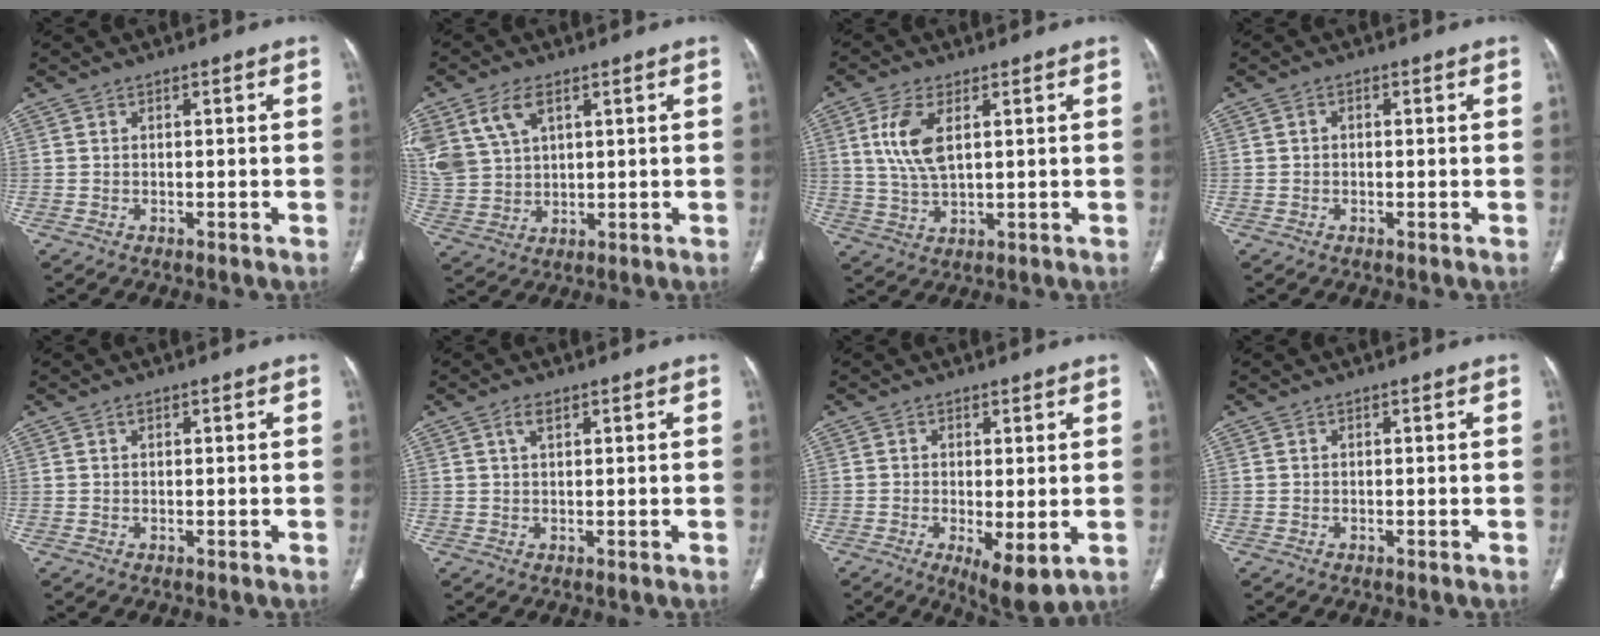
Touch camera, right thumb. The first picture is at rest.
{"total": 10.7, "force": [5.1, 6.6, 6.6], "torque": [-0.141, -0.006, 0.116]}
{"total": 8.2, "force": [2.5, 3.8, 6.9], "torque": [-0.150, -0.008, 0.053]}
{"total": 0.9, "force": [0.0, 0.8, 0.6], "torque": [-0.006, 0.004, -0.002]}
{"total": 0.8, "force": [0.4, 0.4, 0.5], "torque": [-0.009, 0.000, 0.006]}
{"total": 2.1, "force": [1.1, 0.9, 1.5], "torque": [-0.030, 0.002, 0.023]}
{"total": 7.3, "force": [-1.7, 2.6, 6.6], "torque": [-0.105, -0.023, -0.021]}
{"total": 0.0}